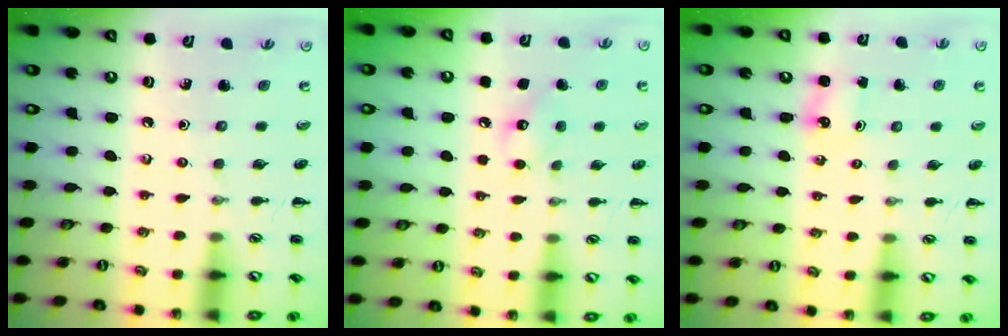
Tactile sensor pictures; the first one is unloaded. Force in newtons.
{"total": 7.9, "press": 7.7, "slide": 1.5}
{"total": 1.4, "press": 1.4, "slide": 0.3}